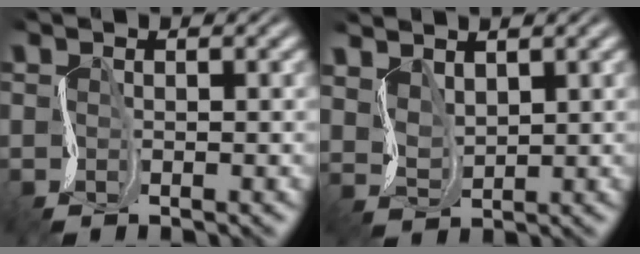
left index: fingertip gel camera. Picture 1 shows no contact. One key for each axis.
{"total": 3.0, "fx": 2.7, "fy": 1.2, "fz": 0.5, "tx": -0.023, "ty": 0.005, "tz": 0.063}